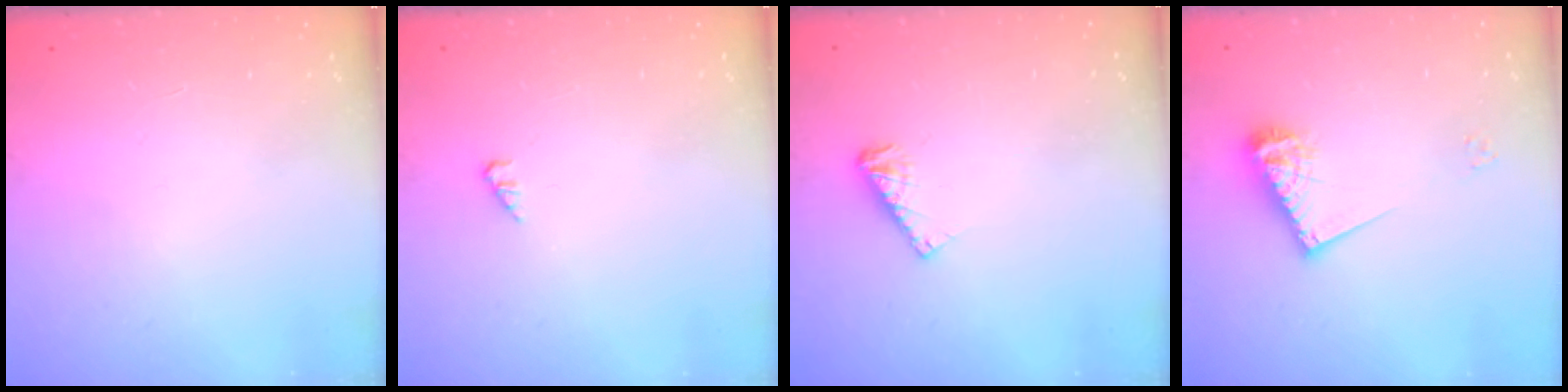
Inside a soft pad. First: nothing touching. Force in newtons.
{"total": 1.6, "press": 1.6, "slide": 0.2}
{"total": 4.7, "press": 4.7, "slide": 0.3}
{"total": 10.7, "press": 10.7, "slide": 0.7}